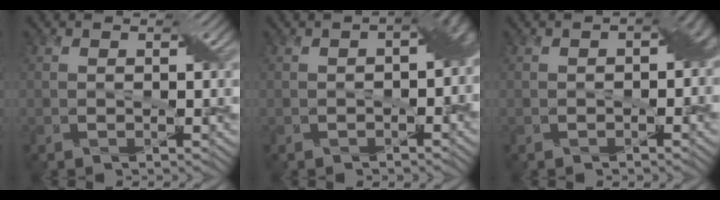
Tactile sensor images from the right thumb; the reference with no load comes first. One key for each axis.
{"total": 5.0, "fx": -0.7, "fy": 3.0, "fz": 3.9, "tx": -0.045, "ty": -0.003, "tz": -0.010}
{"total": 3.0, "fx": -0.4, "fy": 1.9, "fz": 2.2, "tx": -0.025, "ty": -0.004, "tz": -0.009}